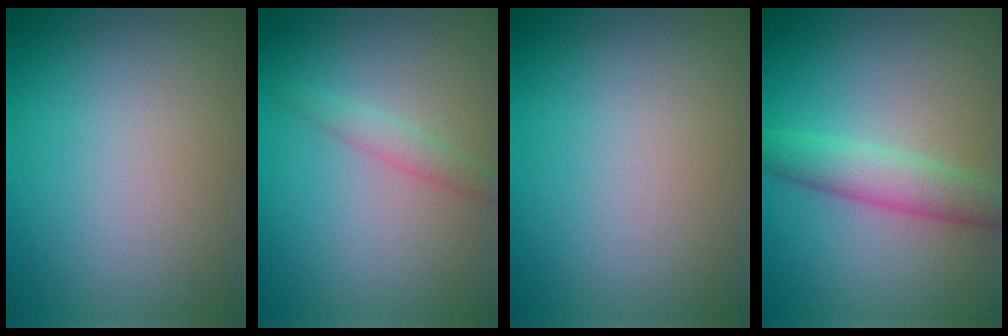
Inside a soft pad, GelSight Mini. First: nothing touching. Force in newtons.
{"total": 1.5, "press": 1.5, "slide": 0.0}
{"total": 0.0}
{"total": 3.8, "press": 3.8, "slide": 0.1}